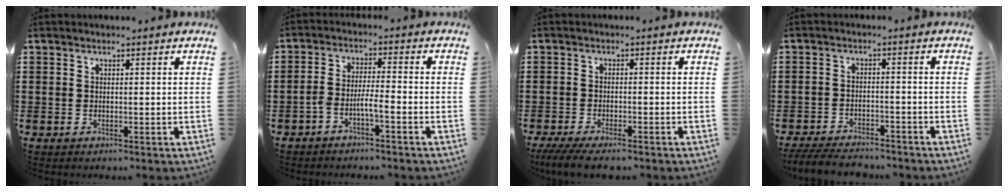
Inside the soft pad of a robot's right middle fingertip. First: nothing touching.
{"total": 3.2, "force": [-2.2, 0.3, 2.3], "torque": [-0.050, 0.001, -0.045]}
{"total": 3.6, "force": [-3.3, 0.6, 1.4], "torque": [-0.037, -0.007, -0.069]}
{"total": 4.5, "force": [-4.3, 0.8, 0.9], "torque": [-0.022, 0.002, -0.089]}